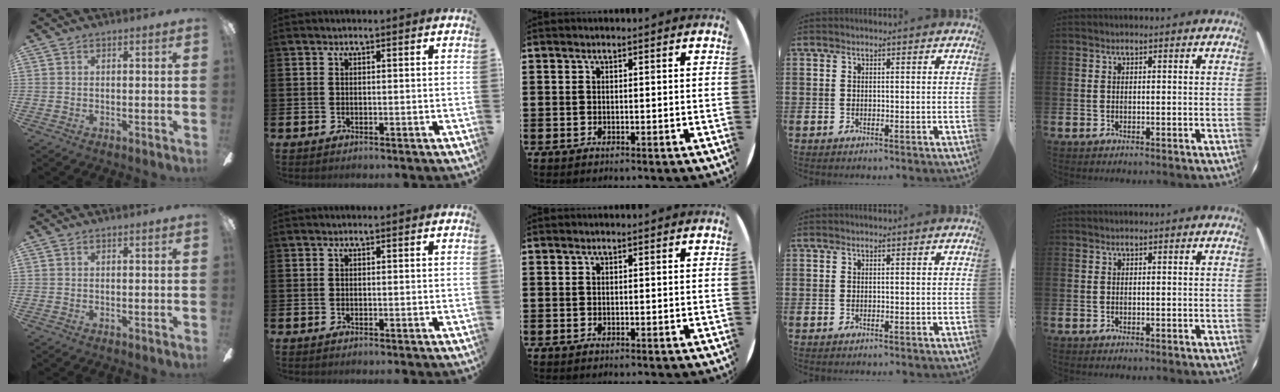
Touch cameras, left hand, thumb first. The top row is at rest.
{}